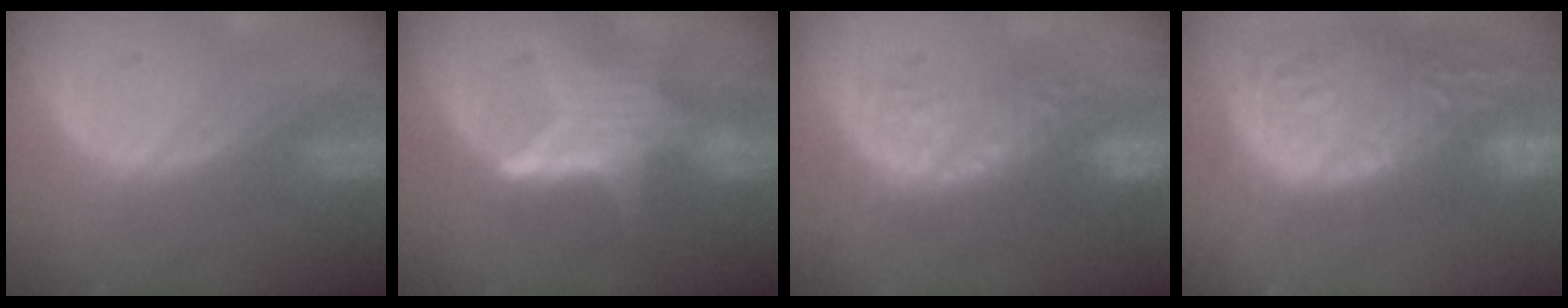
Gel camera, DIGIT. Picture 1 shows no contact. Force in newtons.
{"total": 6.3, "press": 6.3, "slide": 0.5}
{"total": 9.2, "press": 8.6, "slide": 3.1}
{"total": 15.7, "press": 12.9, "slide": 9.0}